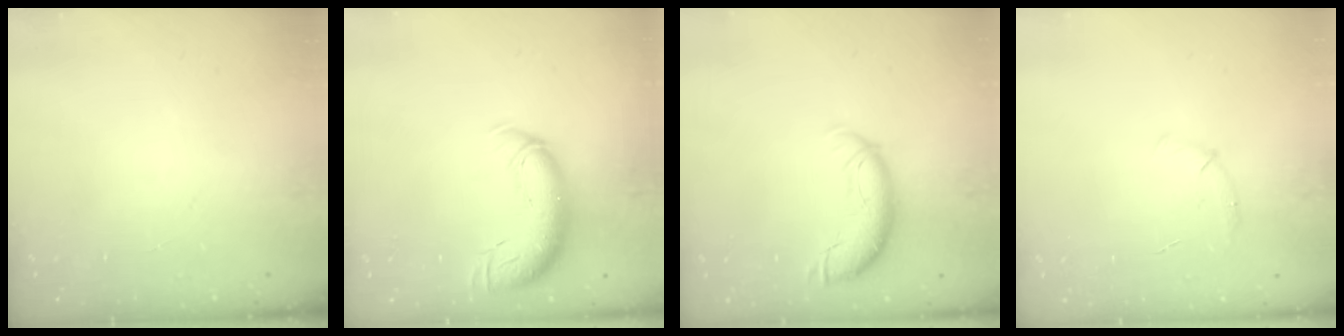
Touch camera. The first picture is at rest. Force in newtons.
{"total": 12.1, "press": 11.7, "slide": 3.1}
{"total": 9.9, "press": 9.9, "slide": 1.3}
{"total": 5.5, "press": 5.2, "slide": 1.6}